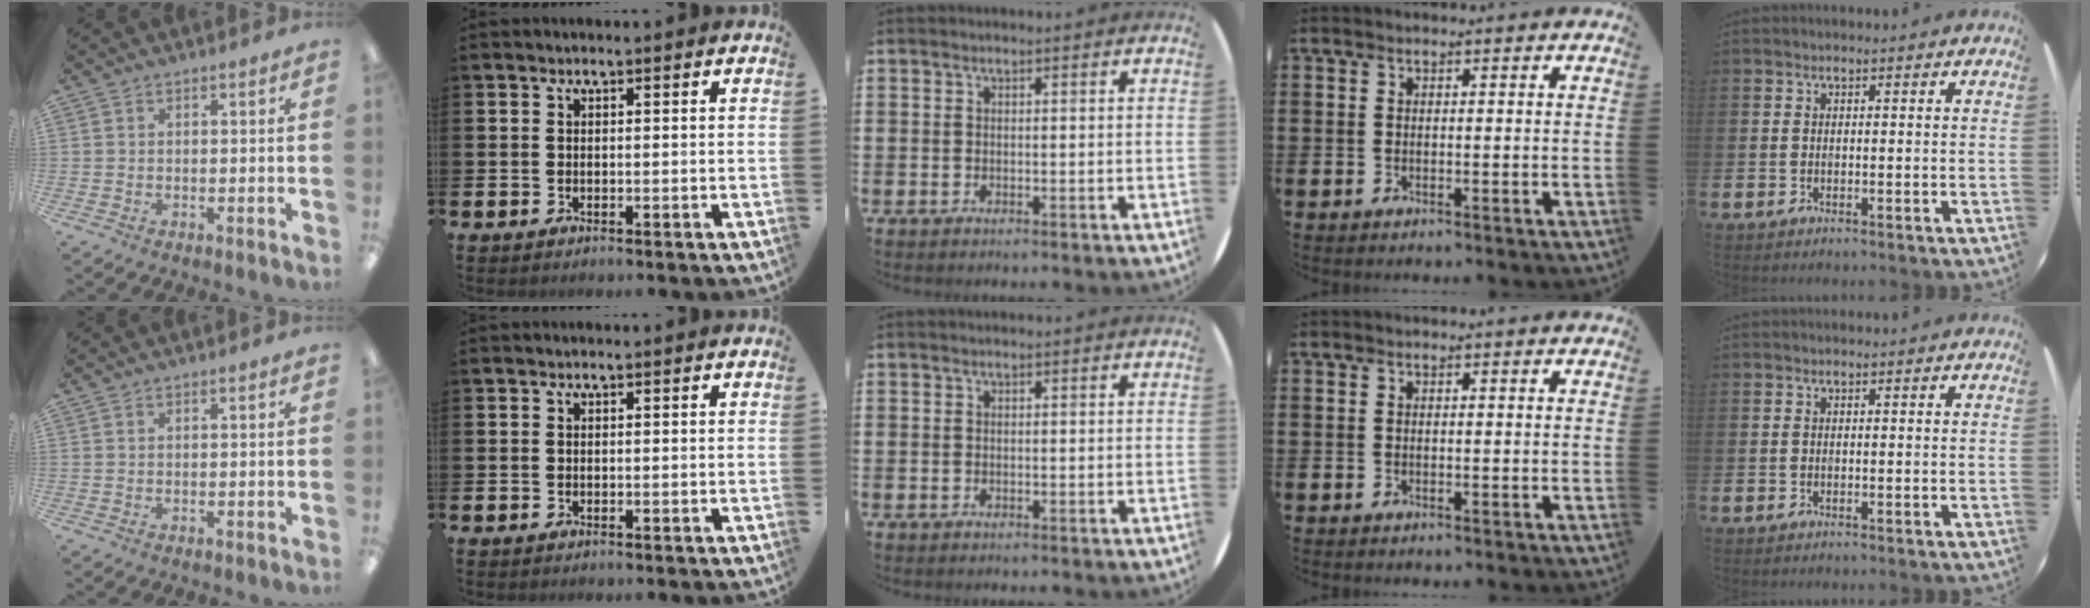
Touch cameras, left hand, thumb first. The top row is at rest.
{}